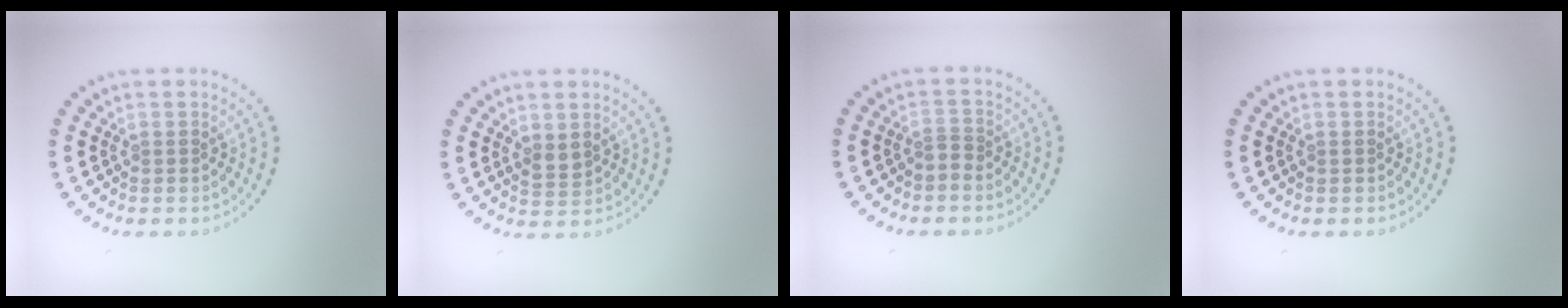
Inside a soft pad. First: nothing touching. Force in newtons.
{"total": 1.3, "press": 1.1, "slide": 0.6}
{"total": 0.8, "press": 0.5, "slide": 0.7}
{"total": 0.0}